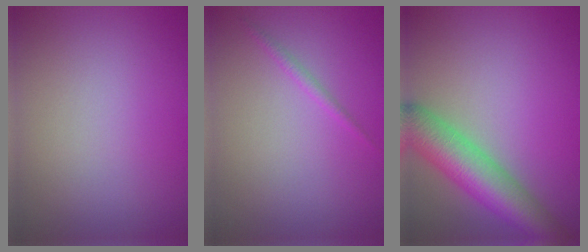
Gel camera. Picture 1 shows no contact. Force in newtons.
{"total": 0.8, "press": 0.8, "slide": 0.1}
{"total": 7.4, "press": 7.4, "slide": 0.4}